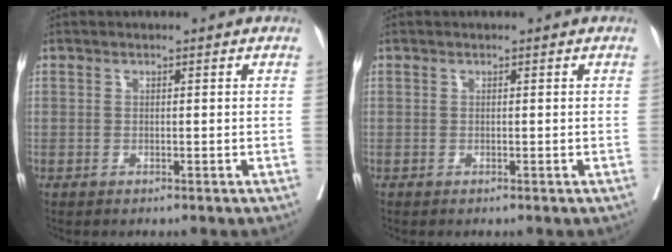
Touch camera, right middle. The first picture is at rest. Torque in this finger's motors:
{"motor_torque": [-0.99, -0.84, 0.02, 0.01]}